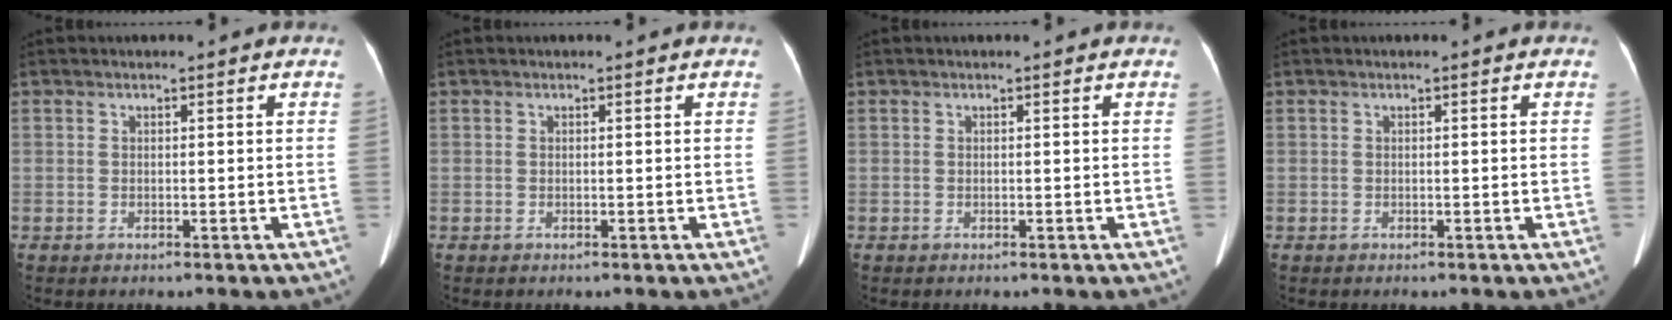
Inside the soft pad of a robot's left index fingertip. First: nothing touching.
{"total": 0.0}
{"total": 0.0}
{"total": 0.0}